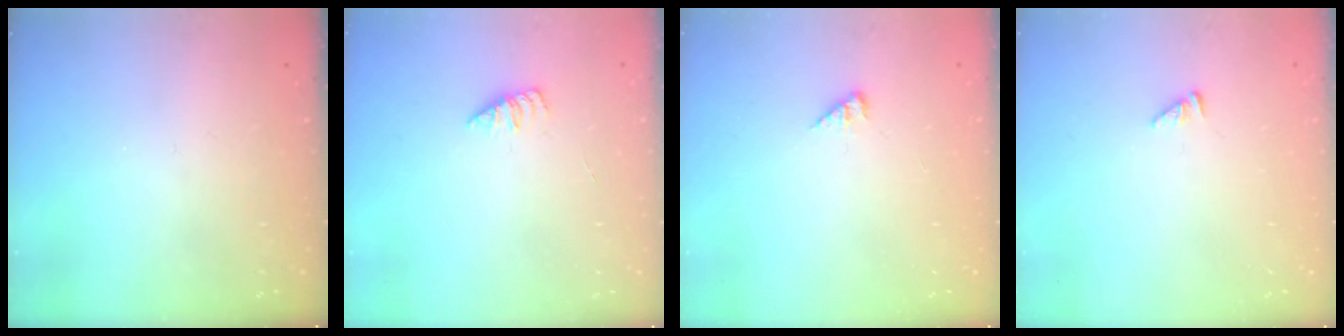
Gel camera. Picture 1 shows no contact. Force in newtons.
{"total": 1.3, "press": 1.3, "slide": 0.2}
{"total": 2.7, "press": 2.7, "slide": 0.4}
{"total": 1.7, "press": 1.7, "slide": 0.3}